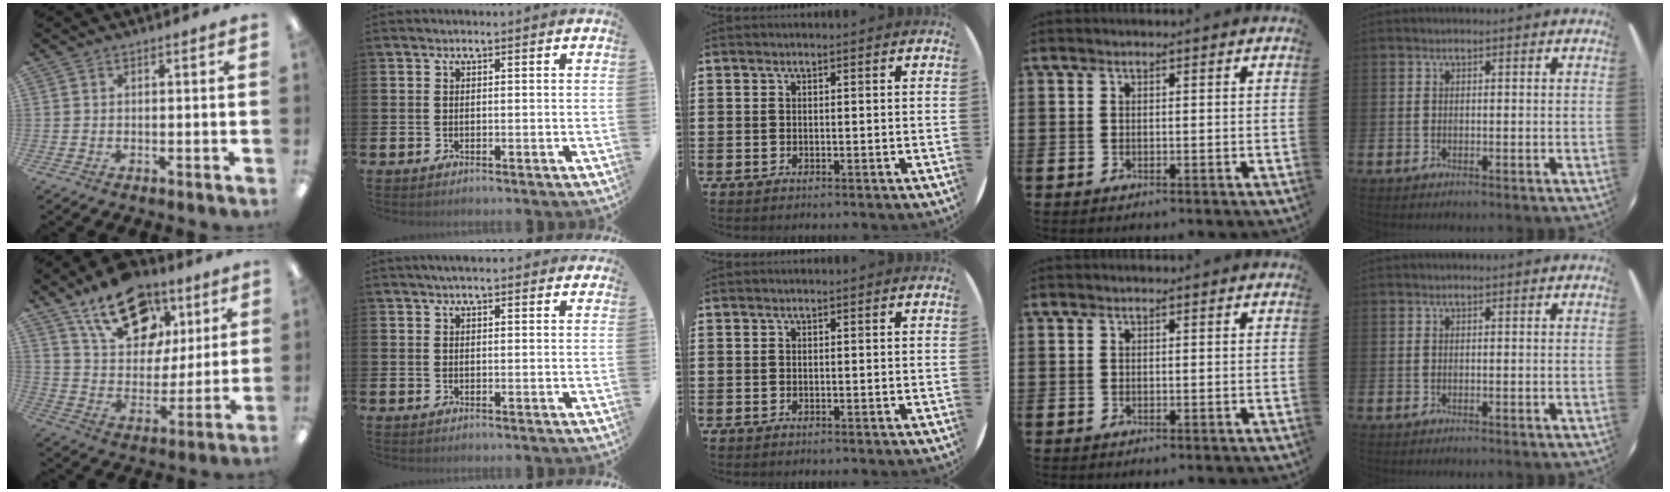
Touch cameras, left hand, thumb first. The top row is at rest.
{"thumb": {"total": 19.3, "force": [11.8, 11.8, 9.8], "torque": [-0.151, -0.054, 0.208]}, "index": {"total": 2.3, "force": [2.1, 0.4, 0.8], "torque": [-0.009, -0.004, 0.036]}}